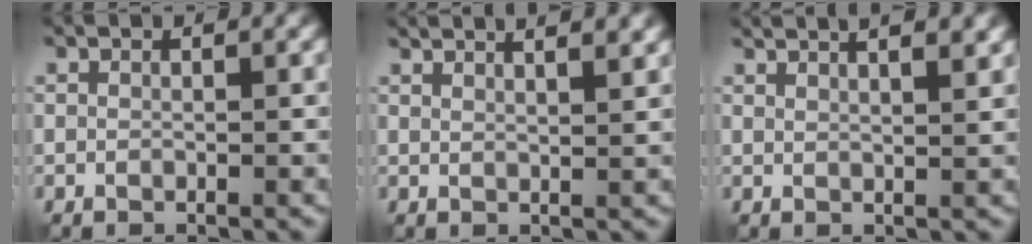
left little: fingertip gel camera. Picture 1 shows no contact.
{"total": 5.9, "force": [4.3, 2.0, 3.5], "torque": [-0.022, 0.029, 0.032]}
{"total": 6.8, "force": [4.6, 2.6, 4.3], "torque": [-0.030, 0.033, 0.036]}